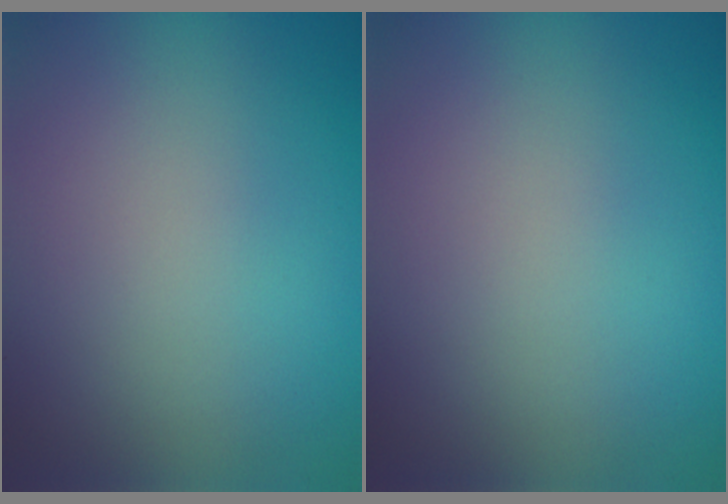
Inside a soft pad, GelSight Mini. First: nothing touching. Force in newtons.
{"total": 0.0}